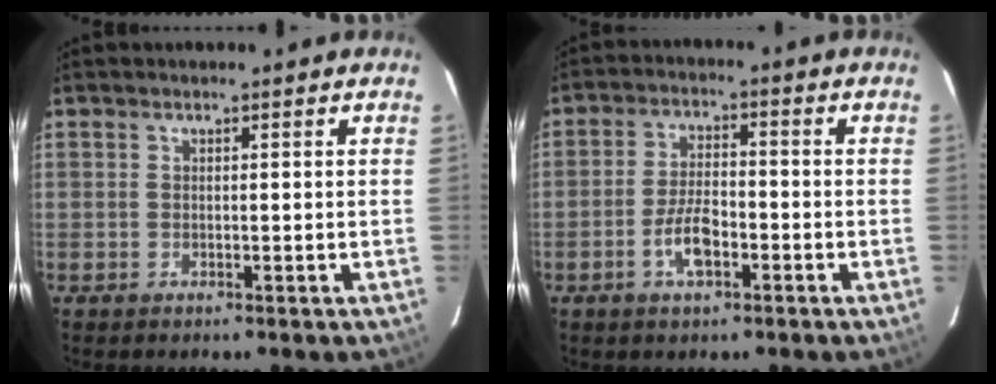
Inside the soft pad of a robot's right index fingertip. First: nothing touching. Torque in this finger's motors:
{"motor_torque": [1.29, -0.38, 0.45, 0.05]}